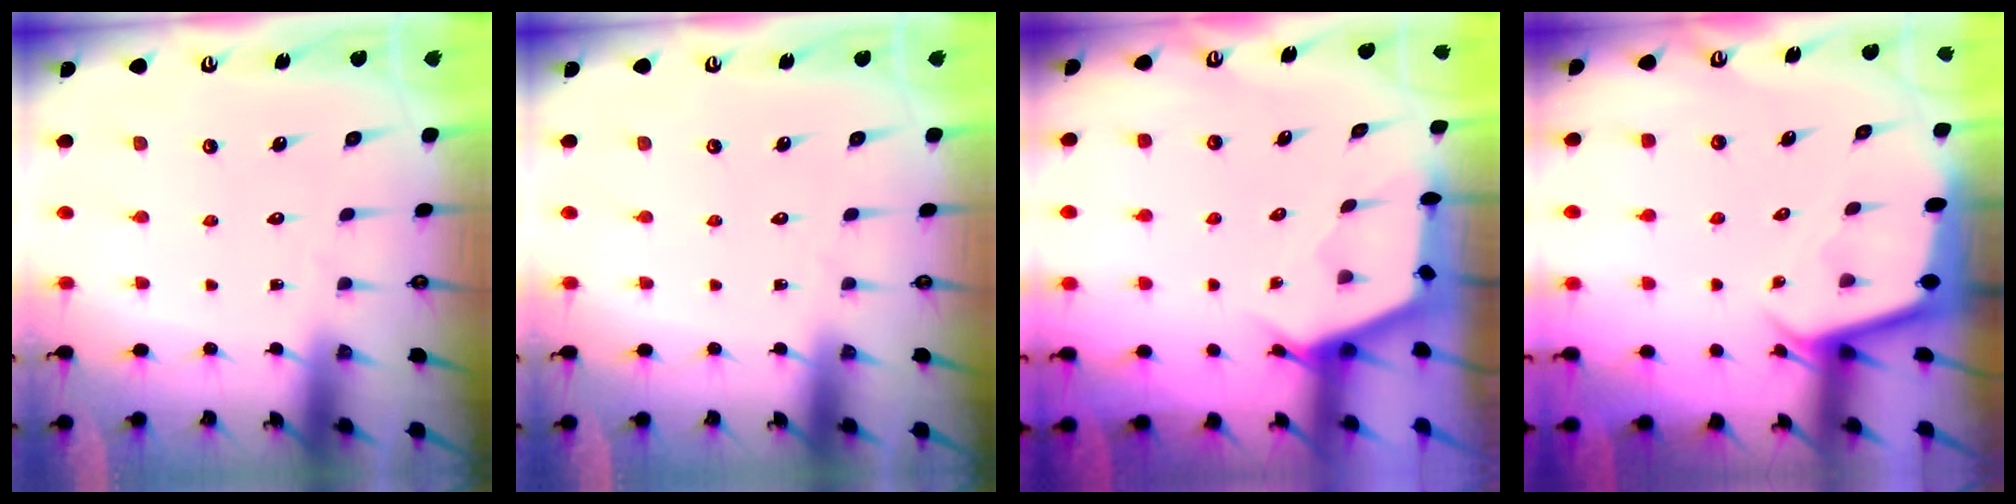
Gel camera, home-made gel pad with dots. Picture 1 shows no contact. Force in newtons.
{"total": 0.0}
{"total": 2.7, "press": 2.7, "slide": 0.3}
{"total": 2.4, "press": 2.4, "slide": 0.1}